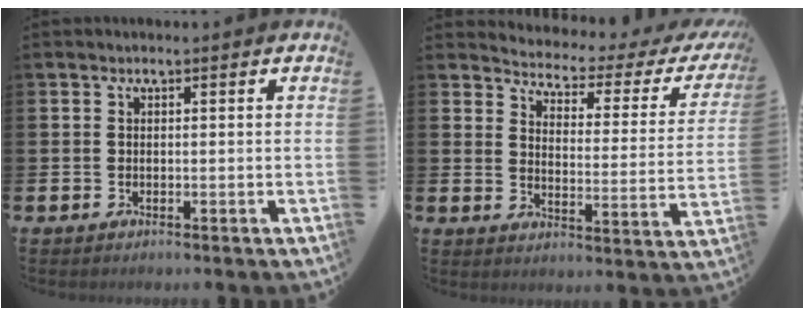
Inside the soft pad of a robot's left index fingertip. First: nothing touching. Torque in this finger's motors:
{"motor_torque": [0.99, -1.15, 0.17, -0.02]}